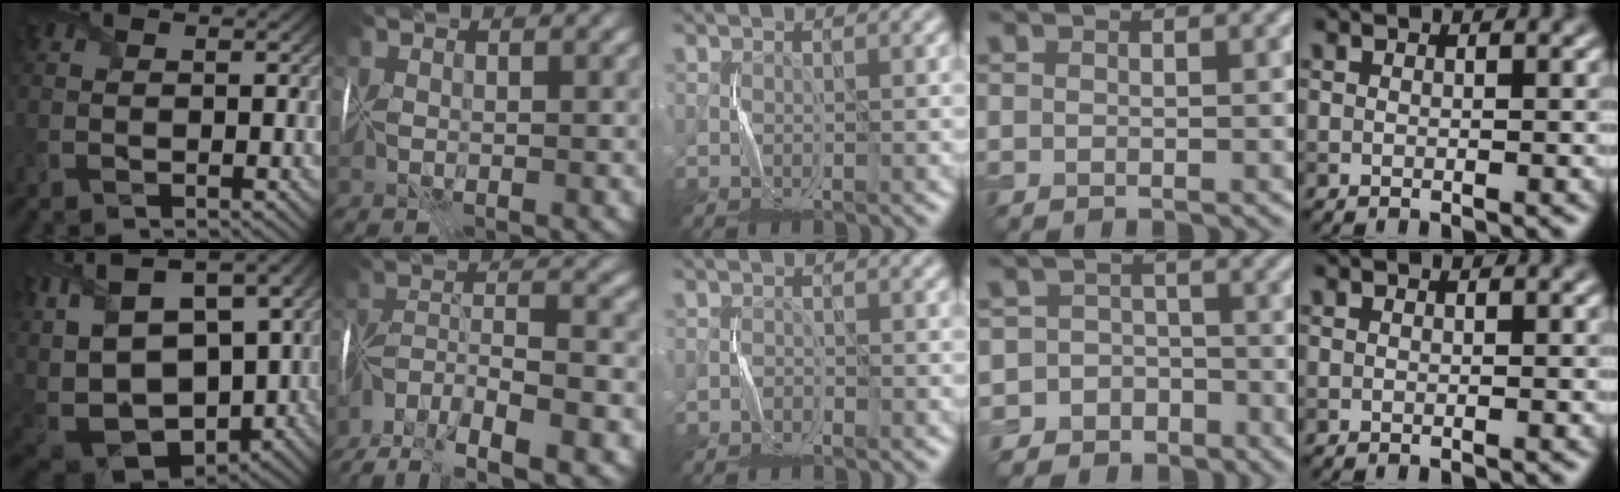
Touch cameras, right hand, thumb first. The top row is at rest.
{"thumb": {"total": 18.0, "force": [-0.9, 11.2, 14.0], "torque": [-0.285, -0.013, 0.027]}, "index": {"total": 8.9, "force": [-6.5, 2.9, 5.4], "torque": [-0.092, 0.003, -0.125]}, "middle": {"total": 1.0, "force": [-1.0, 0.3, 0.0], "torque": [0.001, 0.004, -0.017]}, "ring": {"total": 6.7, "force": [-4.2, 5.1, -0.3], "torque": [0.031, -0.009, -0.086]}}